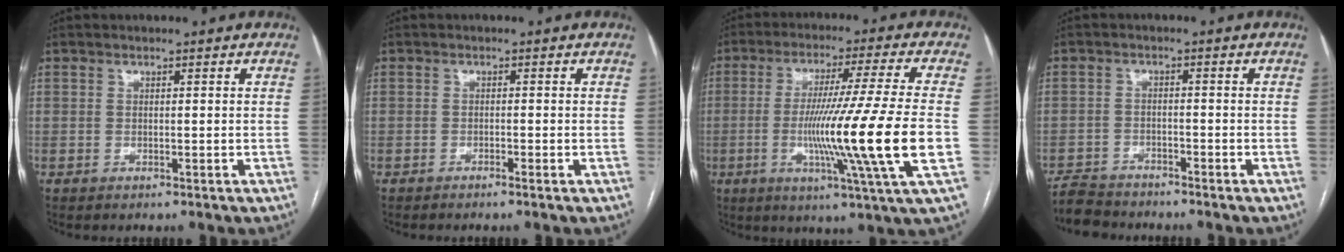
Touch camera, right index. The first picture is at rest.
{"total": 0.9, "force": [-0.7, -0.1, 0.5], "torque": [-0.011, 0.001, -0.013]}
{"total": 18.1, "force": [-3.1, -2.6, 17.6], "torque": [-0.295, -0.027, -0.061]}
{"total": 4.8, "force": [-4.6, 1.2, 0.2], "torque": [-0.002, -0.013, -0.087]}